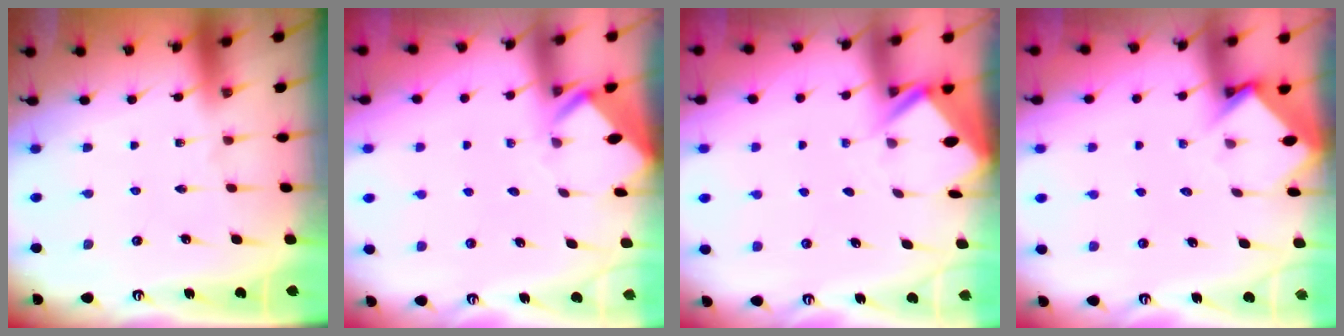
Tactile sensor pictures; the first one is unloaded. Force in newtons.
{"total": 2.9, "press": 2.9, "slide": 0.2}
{"total": 3.1, "press": 3.1, "slide": 0.3}
{"total": 3.7, "press": 3.7, "slide": 0.2}